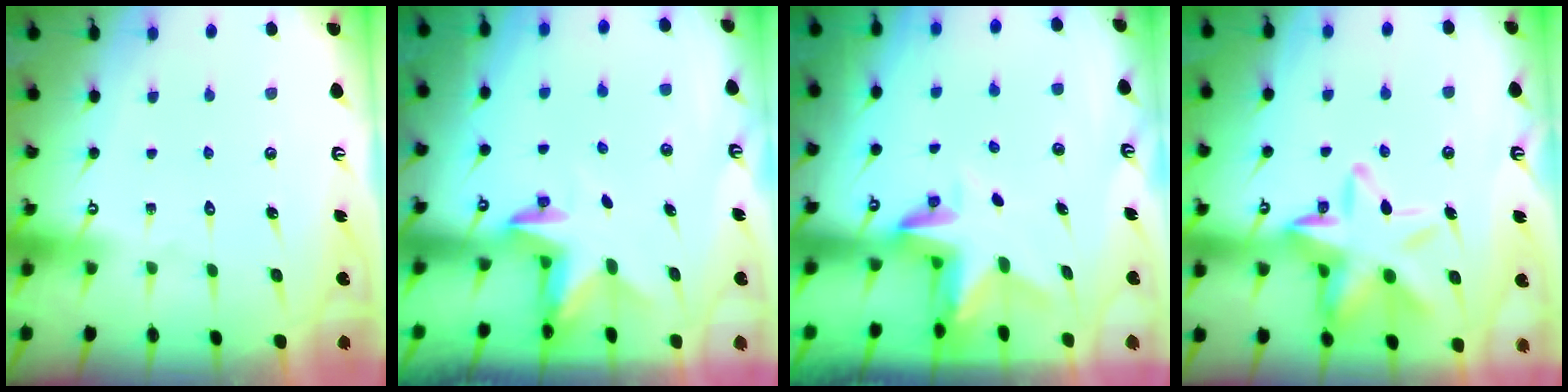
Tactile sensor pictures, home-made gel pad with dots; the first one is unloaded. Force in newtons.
{"total": 2.5, "press": 2.5, "slide": 0.4}
{"total": 4.3, "press": 4.3, "slide": 0.1}
{"total": 16.5, "press": 16.4, "slide": 2.1}